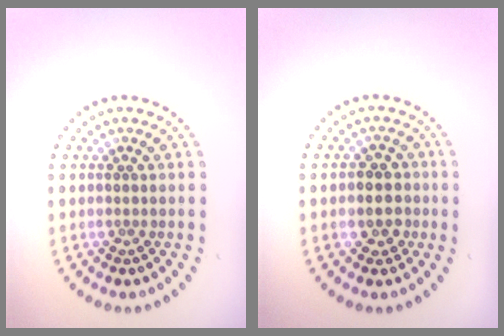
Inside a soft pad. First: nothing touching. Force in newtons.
{"total": 2.8, "press": 2.7, "slide": 0.7}